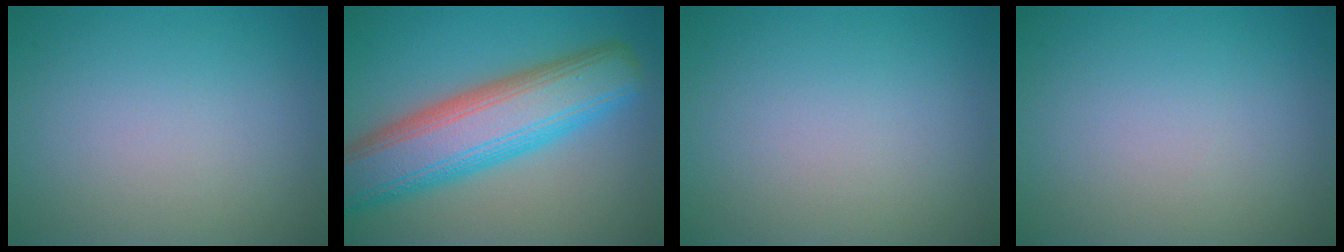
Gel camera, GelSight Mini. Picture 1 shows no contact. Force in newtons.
{"total": 10.2, "press": 10.2, "slide": 0.6}
{"total": 0.0}
{"total": 0.0}